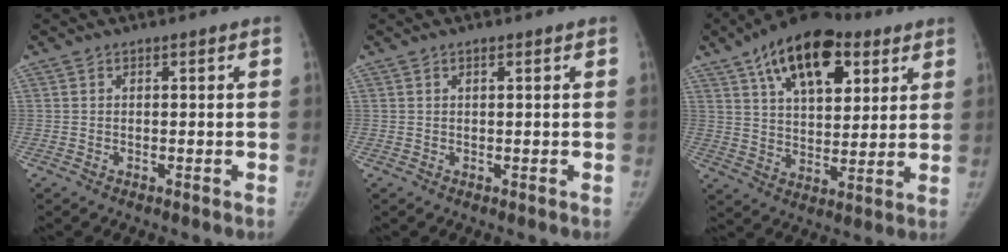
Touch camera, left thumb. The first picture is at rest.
{"total": 0.6, "force": [0.4, 0.1, 0.5], "torque": [-0.007, 0.001, 0.006]}
{"total": 19.5, "force": [9.7, 10.4, 13.4], "torque": [-0.179, -0.017, 0.158]}